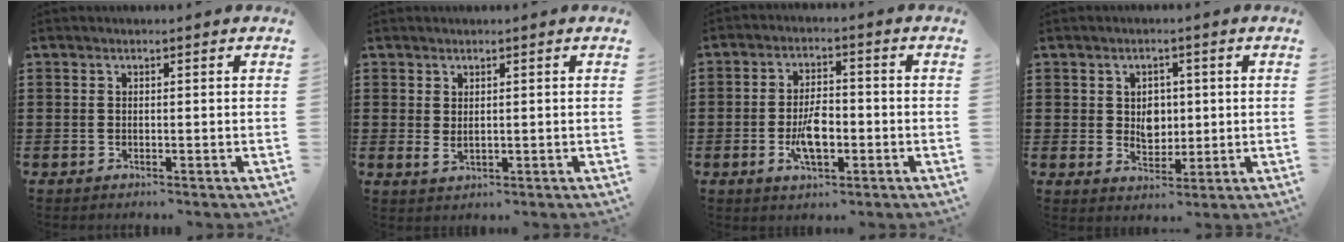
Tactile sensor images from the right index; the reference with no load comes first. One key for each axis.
{"total": 1.4, "fx": 0.7, "fy": 0.6, "fz": 1.1, "tx": -0.022, "ty": 0.001, "tz": 0.013}
{"total": 6.4, "fx": -1.6, "fy": 3.0, "fz": 5.4, "tx": -0.112, "ty": 0.002, "tz": -0.032}
{"total": 3.8, "fx": 0.4, "fy": 3.0, "fz": 2.3, "tx": -0.036, "ty": 0.004, "tz": 0.002}